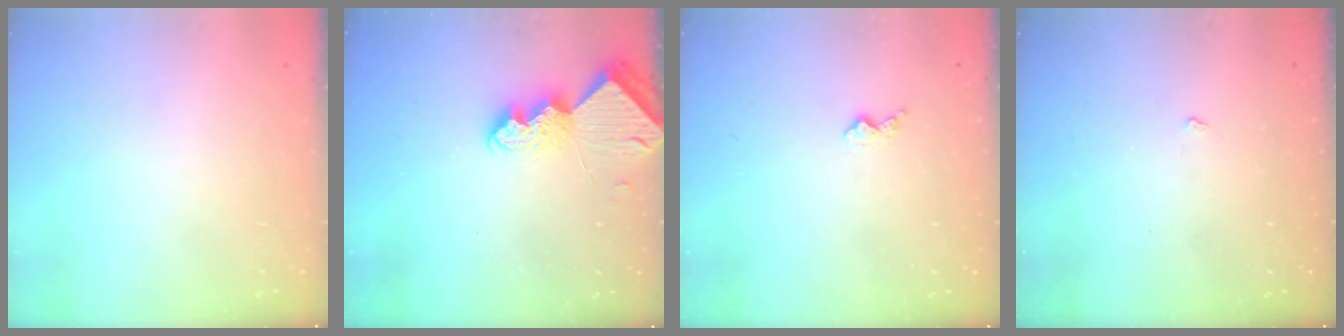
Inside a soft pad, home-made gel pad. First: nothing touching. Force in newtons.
{"total": 7.9, "press": 7.8, "slide": 0.6}
{"total": 3.9, "press": 3.8, "slide": 0.4}
{"total": 2.4, "press": 2.3, "slide": 0.4}